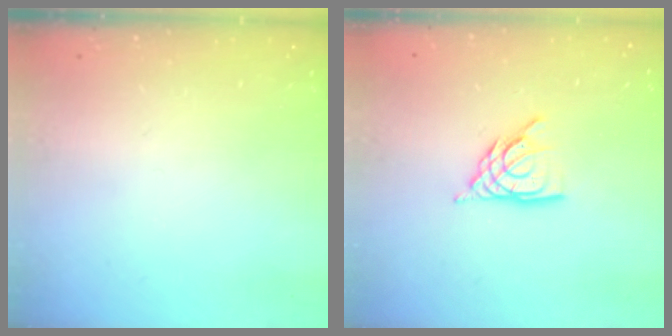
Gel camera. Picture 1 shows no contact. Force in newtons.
{"total": 9.0, "press": 8.9, "slide": 1.2}